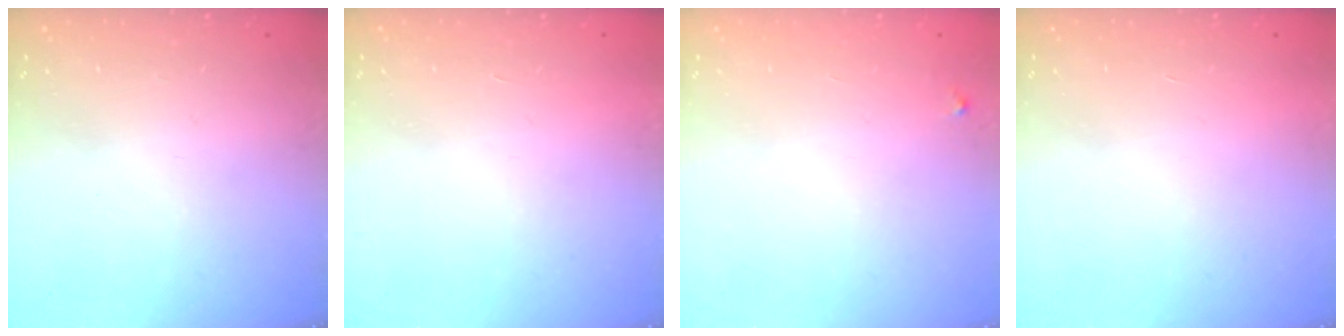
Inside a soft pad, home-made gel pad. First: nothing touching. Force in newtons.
{"total": 1.5, "press": 1.5, "slide": 0.1}
{"total": 2.3, "press": 2.3, "slide": 0.2}
{"total": 1.5, "press": 1.5, "slide": 0.1}